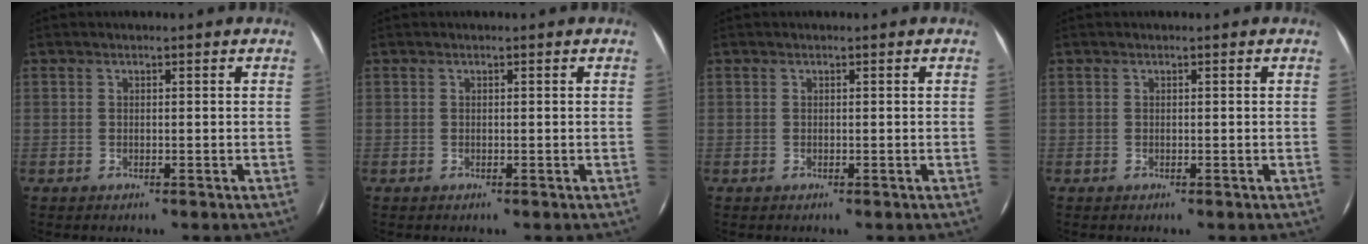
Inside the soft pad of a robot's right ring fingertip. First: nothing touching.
{"total": 0.0}
{"total": 0.0}
{"total": 0.0}